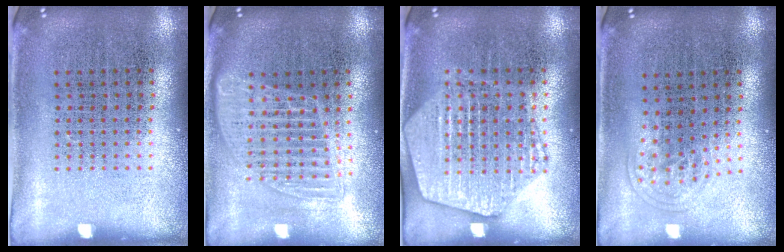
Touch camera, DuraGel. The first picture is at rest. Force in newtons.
{"total": 1.4, "press": 1.3, "slide": 0.6}
{"total": 1.9, "press": 1.9, "slide": 0.2}
{"total": 1.0, "press": 0.6, "slide": 0.8}